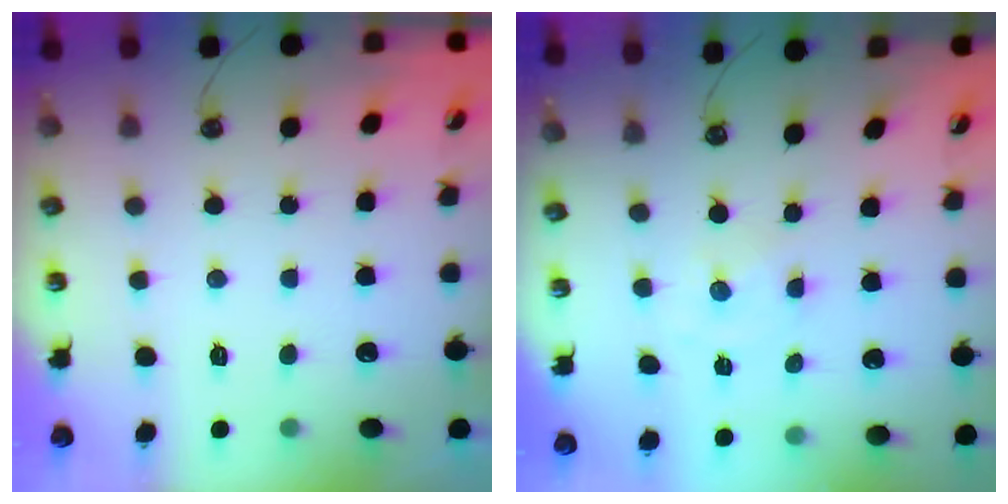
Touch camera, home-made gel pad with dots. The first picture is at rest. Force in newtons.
{"total": 0.0}